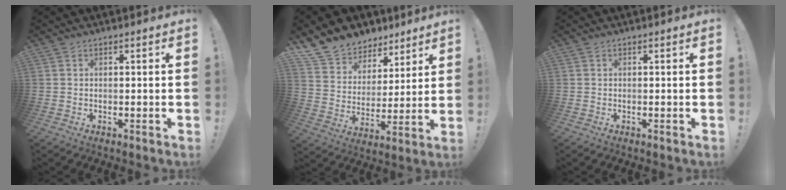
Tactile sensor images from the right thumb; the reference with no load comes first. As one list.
[{"total": 11.8, "force": [8.8, 7.5, 2.0], "torque": [-0.044, -0.069, 0.169]}, {"total": 0.0}]